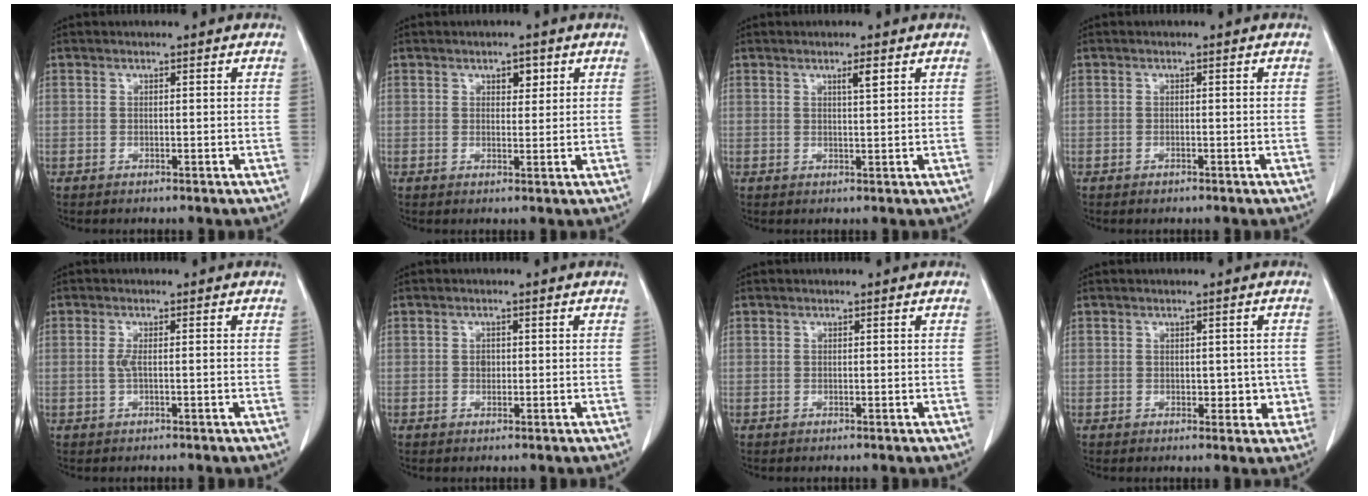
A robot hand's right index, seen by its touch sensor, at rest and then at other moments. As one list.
[{"total": 2.3, "force": [1.2, 1.2, 1.5], "torque": [-0.019, 0.000, 0.017]}, {"total": 1.8, "force": [1.0, 0.0, 1.5], "torque": [-0.028, -0.002, 0.016]}, {"total": 0.7, "force": [-0.5, 0.4, 0.3], "torque": [-0.008, 0.000, -0.005]}, {"total": 1.6, "force": [-0.2, 0.2, 1.6], "torque": [-0.034, 0.000, -0.003]}, {"total": 1.1, "force": [0.0, 0.9, 0.7], "torque": [-0.011, 0.002, 0.000]}, {"total": 0.0}, {"total": 3.4, "force": [-0.2, 2.3, 2.5], "torque": [-0.019, 0.007, 0.004]}]